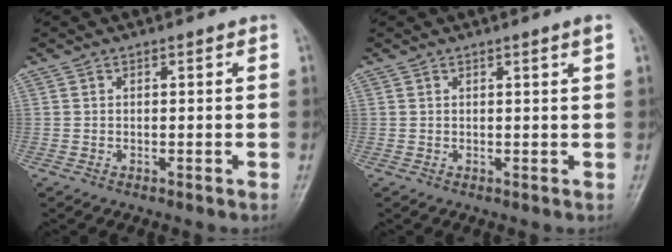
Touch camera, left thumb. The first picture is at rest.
{"total": 1.4, "force": [0.7, -0.4, 1.1], "torque": [-0.021, -0.005, 0.013]}